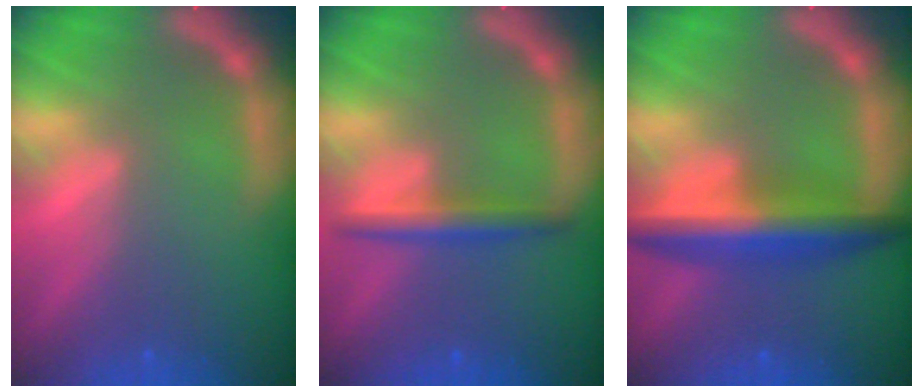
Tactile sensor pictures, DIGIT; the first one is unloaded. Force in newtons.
{"total": 3.0}
{"total": 6.6}